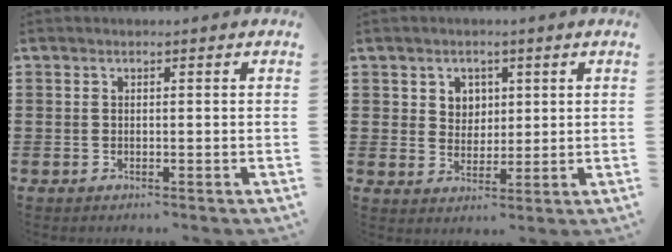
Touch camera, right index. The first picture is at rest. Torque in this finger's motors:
{"motor_torque": [0.03, 0.02, 0.08, 0.04]}